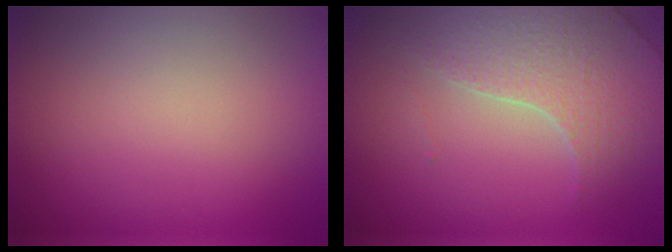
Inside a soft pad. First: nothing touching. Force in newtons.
{"total": 3.6, "press": 3.4, "slide": 1.0}